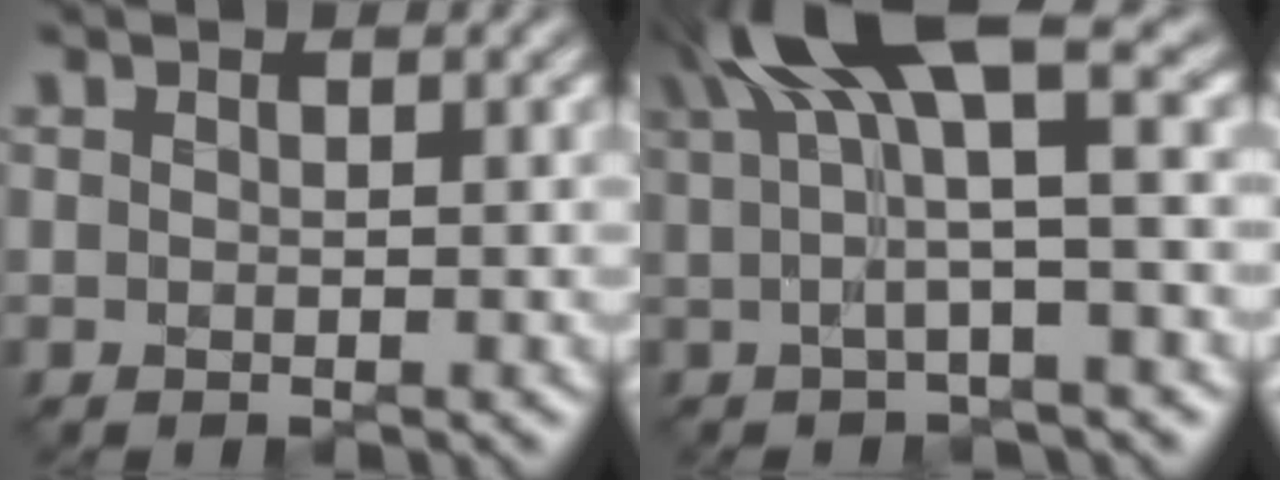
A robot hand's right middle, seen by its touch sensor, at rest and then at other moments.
{"total": 10.4, "force": [4.5, 2.4, 9.0], "torque": [-0.159, 0.027, 0.073]}